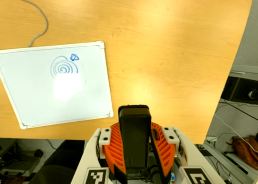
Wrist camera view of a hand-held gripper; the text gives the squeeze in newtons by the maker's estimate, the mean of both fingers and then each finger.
{"total": 11.4, "left": 9.4, "right": 13.4}